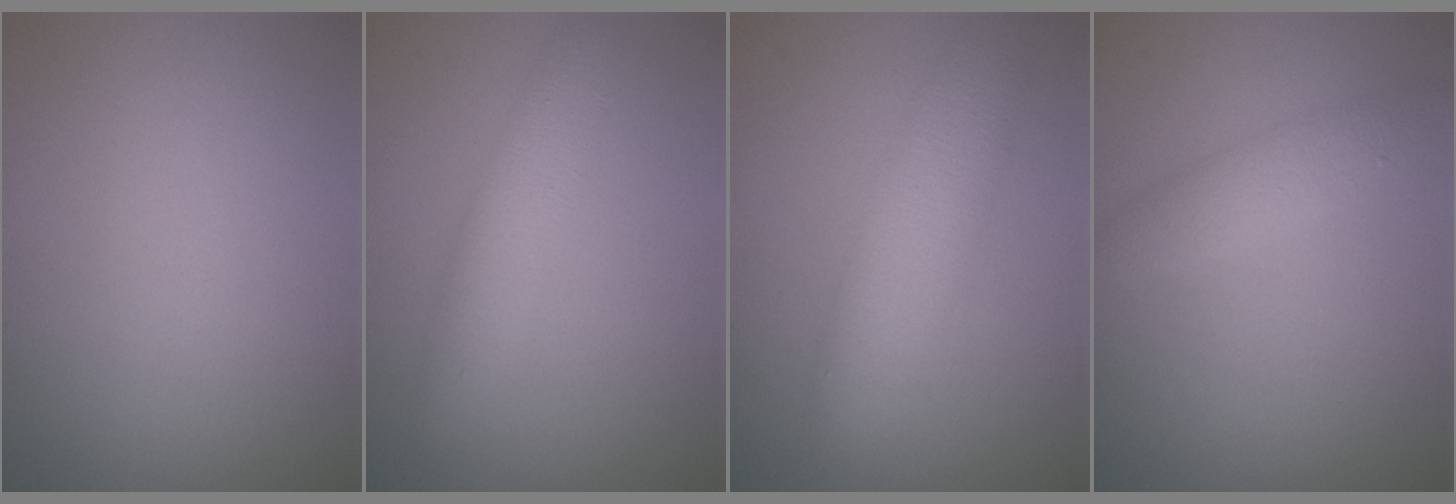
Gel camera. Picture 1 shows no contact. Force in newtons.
{"total": 2.9, "press": 2.9, "slide": 0.1}
{"total": 4.4, "press": 4.4, "slide": 0.0}
{"total": 2.3, "press": 2.3, "slide": 0.1}